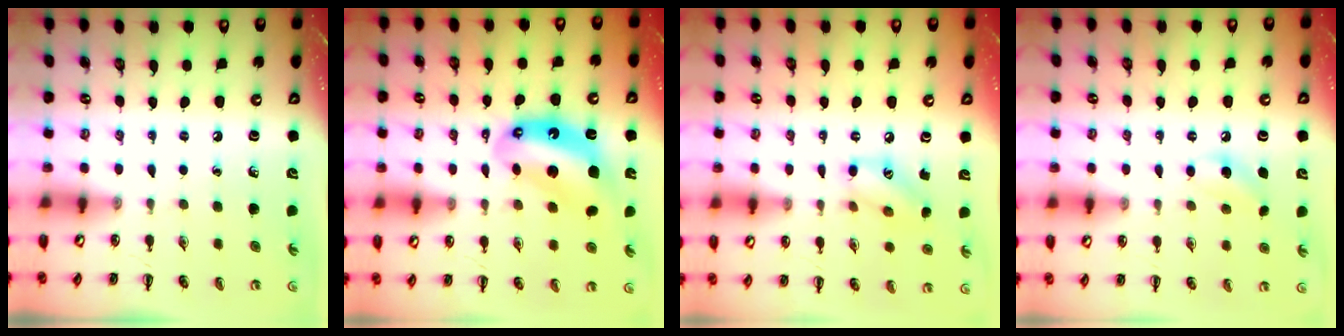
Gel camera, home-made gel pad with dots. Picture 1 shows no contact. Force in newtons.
{"total": 10.6, "press": 10.3, "slide": 2.5}
{"total": 9.3, "press": 9.3, "slide": 0.3}
{"total": 7.6, "press": 7.3, "slide": 2.0}